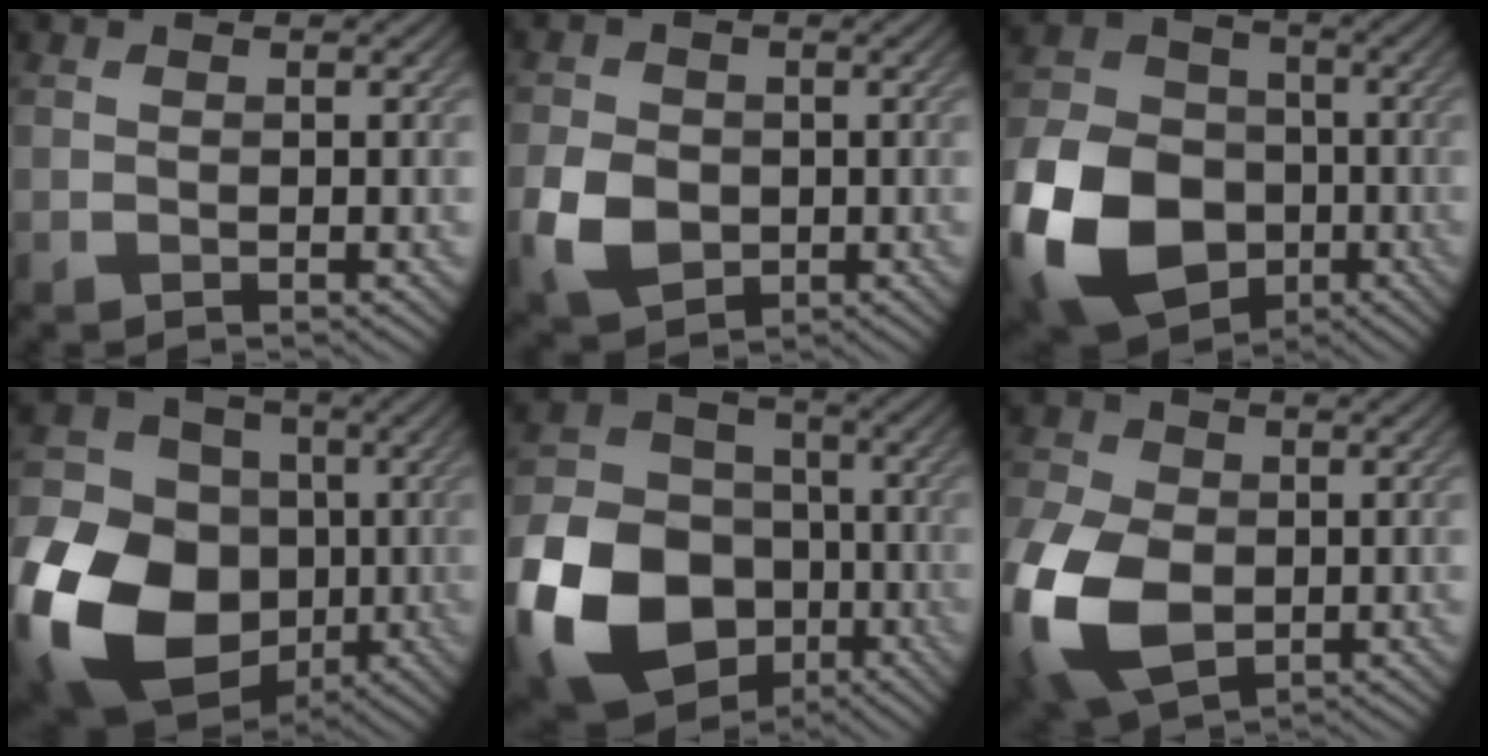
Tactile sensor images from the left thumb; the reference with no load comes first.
{"total": 6.3, "force": [-1.4, 5.0, 3.7], "torque": [-0.090, -0.011, -0.035]}
{"total": 17.6, "force": [-6.2, 13.2, 9.9], "torque": [-0.255, -0.046, -0.116]}
{"total": 19.8, "force": [-6.4, 15.4, 10.7], "torque": [-0.272, -0.030, -0.112]}
{"total": 18.9, "force": [-7.3, 14.5, 9.7], "torque": [-0.255, -0.049, -0.134]}
{"total": 13.9, "force": [-3.1, 9.3, 9.8], "torque": [-0.266, -0.030, -0.059]}